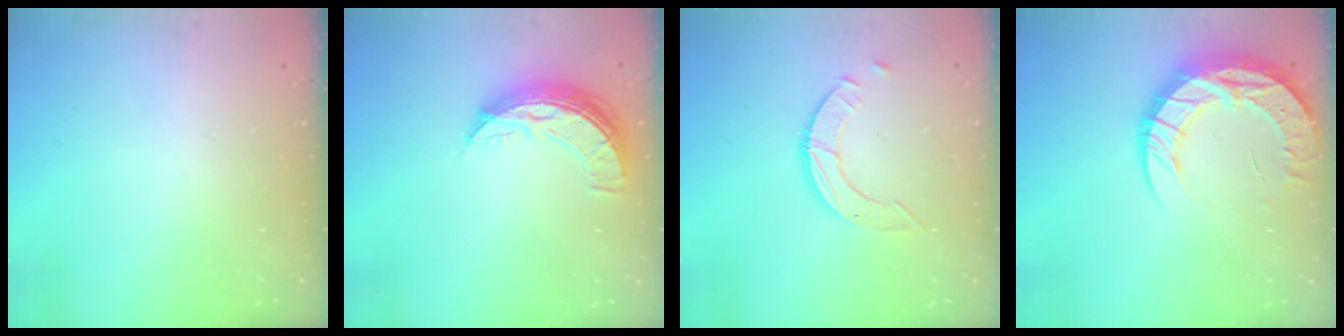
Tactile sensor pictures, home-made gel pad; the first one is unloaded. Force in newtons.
{"total": 9.8, "press": 9.8, "slide": 0.7}
{"total": 3.9, "press": 3.9, "slide": 0.3}
{"total": 15.4, "press": 15.4, "slide": 1.1}